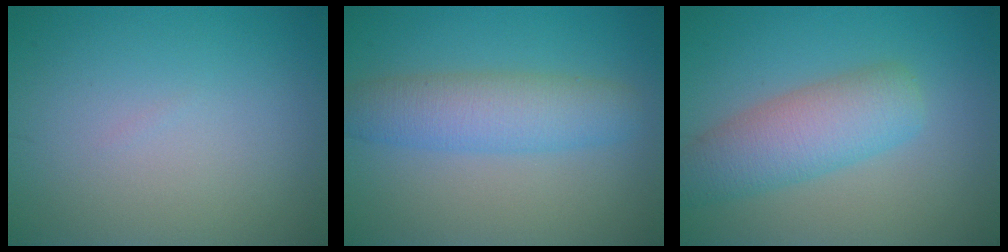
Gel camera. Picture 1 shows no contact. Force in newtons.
{"total": 4.7, "press": 4.7, "slide": 0.1}
{"total": 5.4, "press": 5.4, "slide": 0.2}